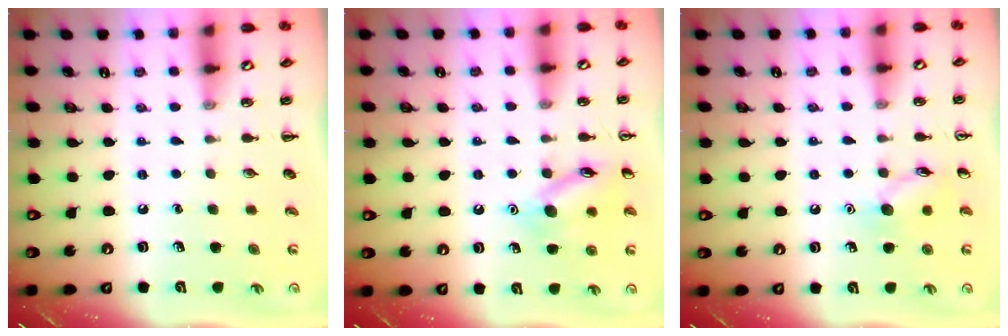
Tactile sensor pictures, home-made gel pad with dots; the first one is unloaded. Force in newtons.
{"total": 11.7, "press": 11.6, "slide": 0.9}
{"total": 8.1, "press": 8.1, "slide": 0.7}